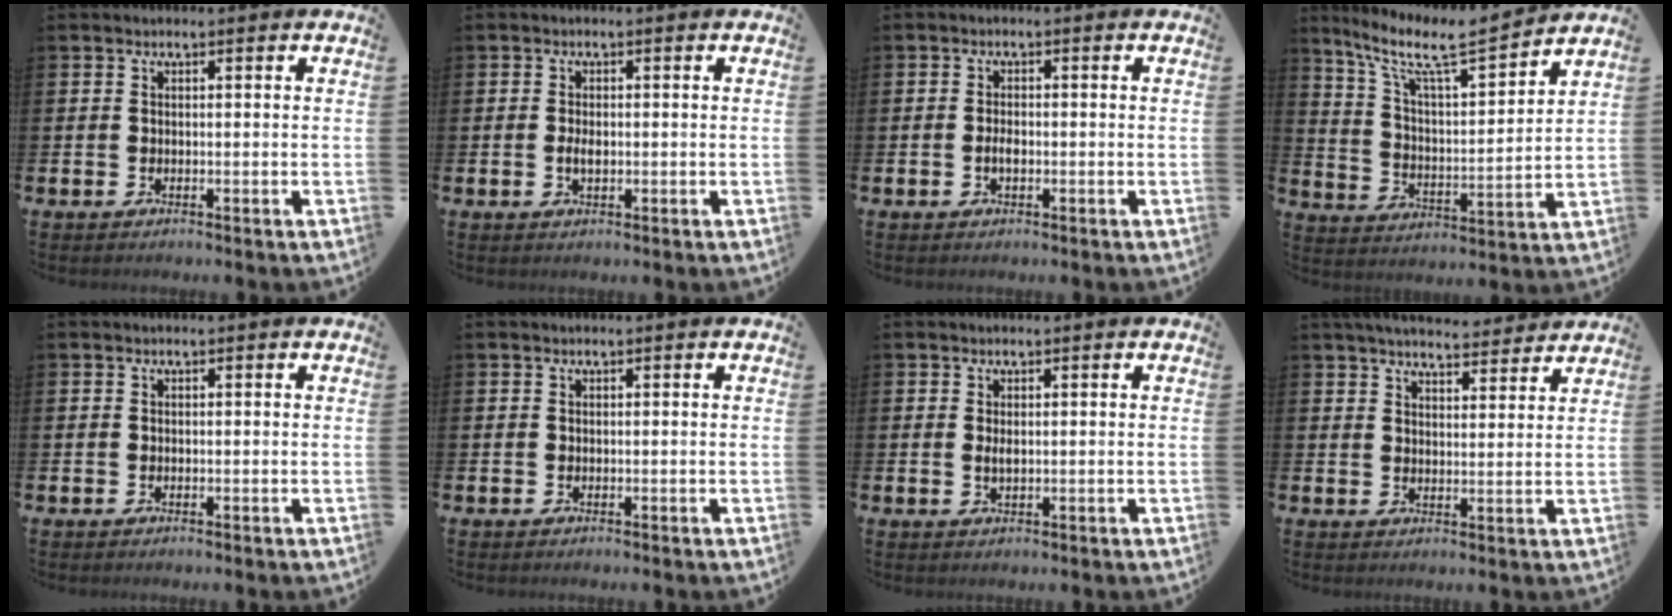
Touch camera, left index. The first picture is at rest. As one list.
[{"total": 1.8, "force": [-0.1, 0.9, 1.6], "torque": [-0.031, 0.003, -0.002]}, {"total": 1.7, "force": [-0.4, 0.9, 1.5], "torque": [-0.027, 0.002, -0.008]}, {"total": 9.2, "force": [7.5, 1.3, 5.0], "torque": [-0.125, -0.046, 0.123]}, {"total": 0.0}, {"total": 0.0}, {"total": 1.2, "force": [0.3, 0.4, 1.1], "torque": [-0.021, 0.003, 0.005]}, {"total": 5.1, "force": [5.0, 0.8, 0.8], "torque": [-0.020, -0.028, 0.087]}]